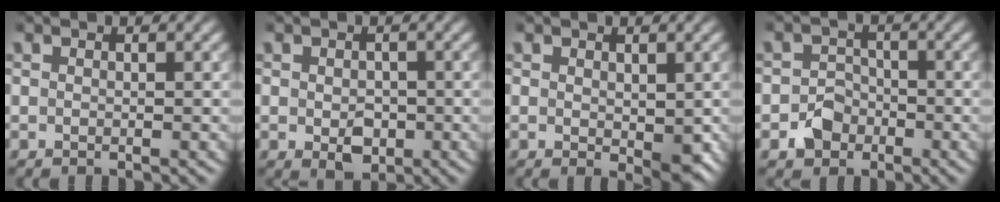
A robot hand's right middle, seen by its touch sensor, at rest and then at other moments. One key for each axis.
{"total": 2.6, "fx": -0.5, "fy": 1.8, "fz": 1.7, "tx": -0.026, "ty": -0.006, "tz": -0.007}
{"total": 2.2, "fx": 0.2, "fy": 1.3, "fz": 1.8, "tx": -0.023, "ty": -0.008, "tz": 0.008}
{"total": 2.5, "fx": -1.2, "fy": 2.0, "fz": 0.7, "tx": -0.001, "ty": 0.005, "tz": -0.024}